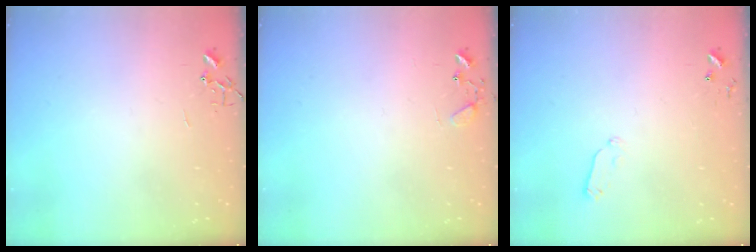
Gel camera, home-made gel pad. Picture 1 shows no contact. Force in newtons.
{"total": 6.9, "press": 6.9, "slide": 0.4}
{"total": 5.1, "press": 5.0, "slide": 0.8}